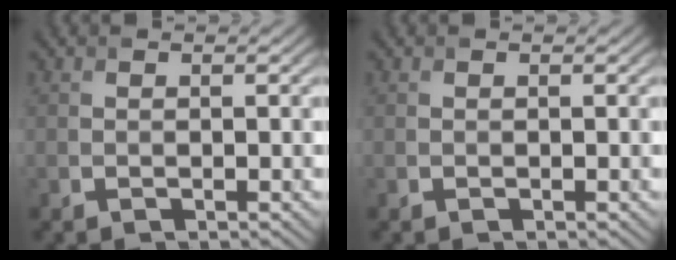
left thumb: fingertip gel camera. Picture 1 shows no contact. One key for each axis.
{"total": 0.0}